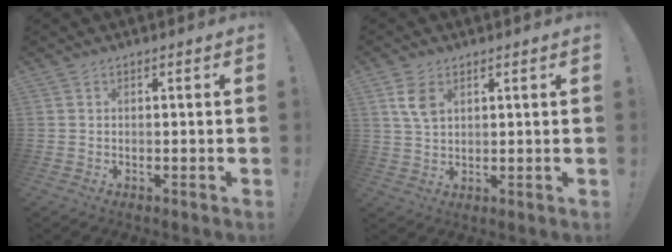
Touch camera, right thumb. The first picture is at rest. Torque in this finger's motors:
{"motor_torque": [0.02, 0.09, 0.19, 0.02, 0.02]}